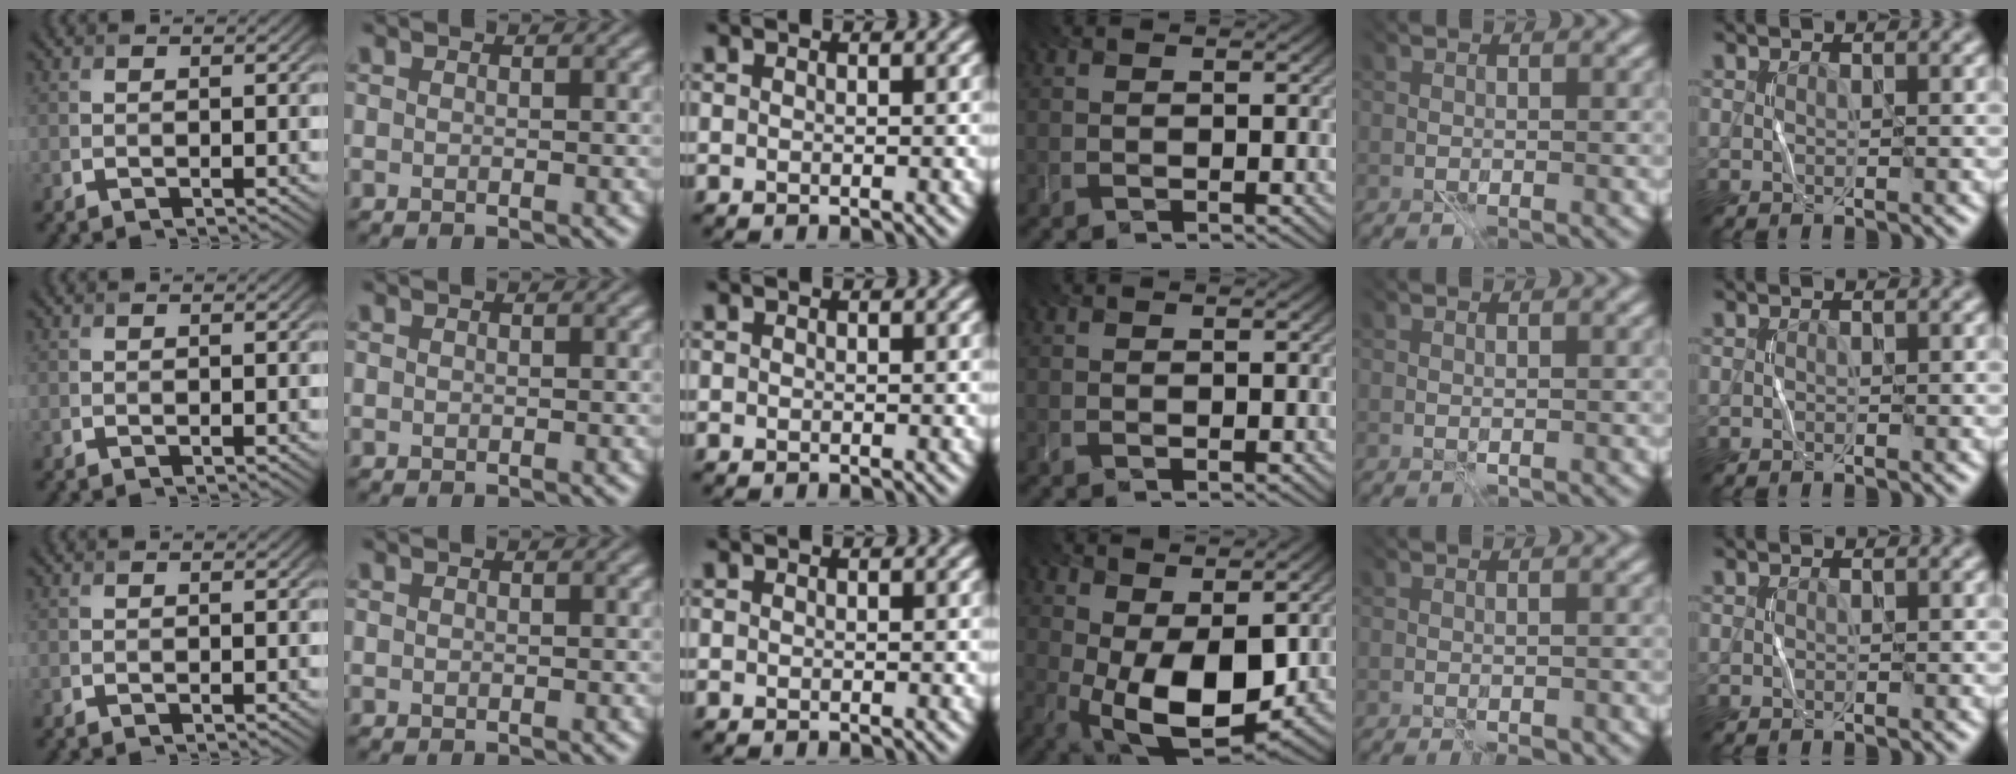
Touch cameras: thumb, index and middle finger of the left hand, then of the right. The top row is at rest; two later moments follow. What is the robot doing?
{"motion": "wrap", "object": "cellophane"}